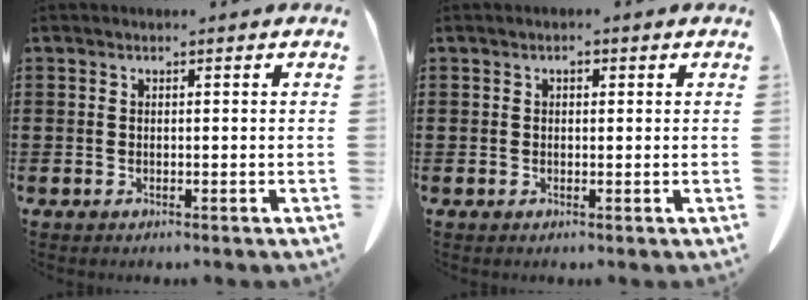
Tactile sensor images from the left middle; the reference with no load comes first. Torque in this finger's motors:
{"motor_torque": [0.01, -0.01, 0.06, 0.00]}